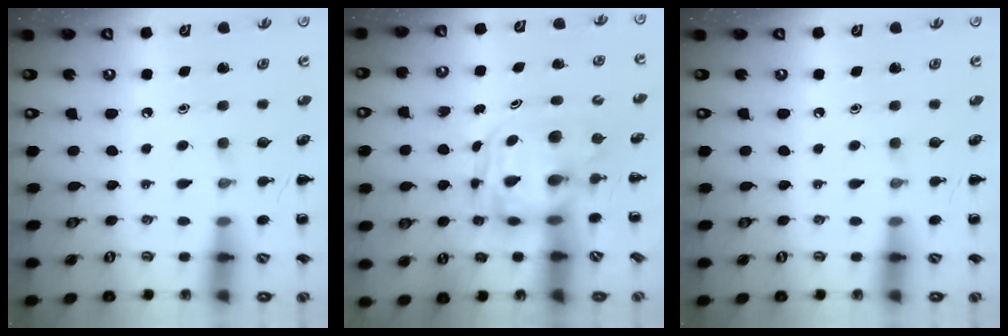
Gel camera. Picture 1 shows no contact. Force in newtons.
{"total": 3.9, "press": 3.7, "slide": 1.1}
{"total": 0.0}